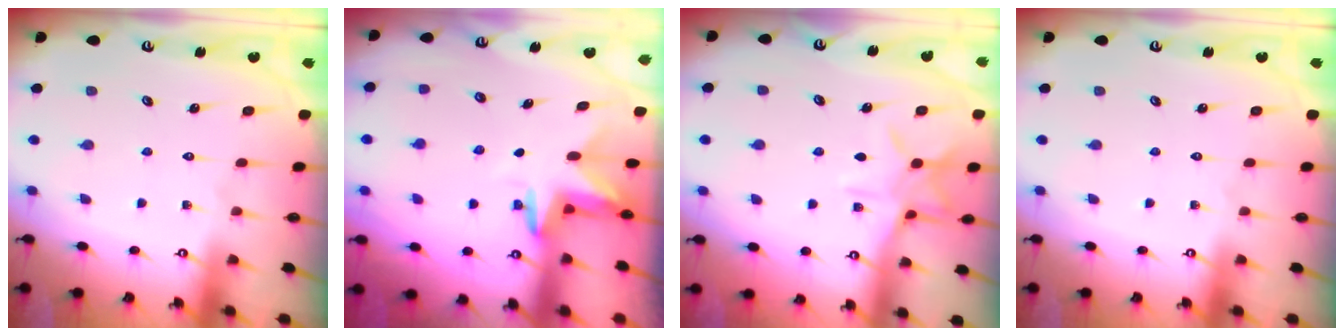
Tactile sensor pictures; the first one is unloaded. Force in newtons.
{"total": 3.4, "press": 3.4, "slide": 0.3}
{"total": 9.5, "press": 9.5, "slide": 0.6}
{"total": 0.0}